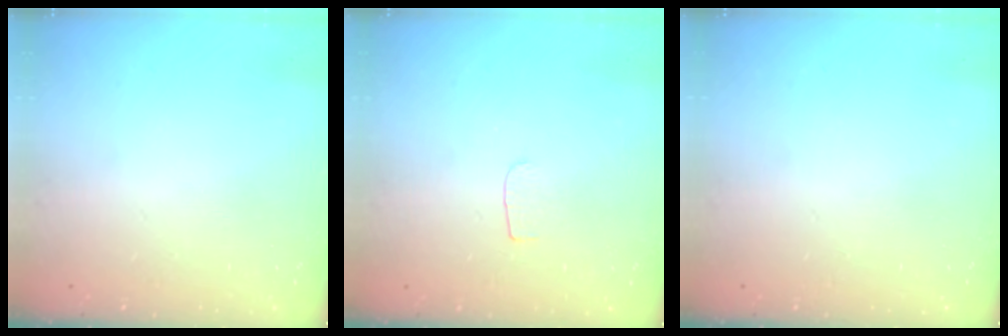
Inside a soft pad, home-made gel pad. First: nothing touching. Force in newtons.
{"total": 3.1, "press": 3.1, "slide": 0.3}
{"total": 0.0}